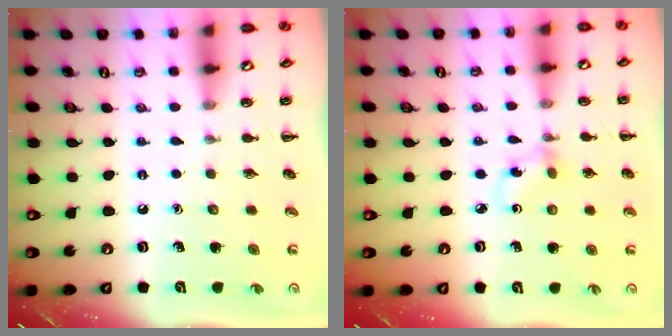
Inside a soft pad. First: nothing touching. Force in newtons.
{"total": 3.3, "press": 3.0, "slide": 1.2}